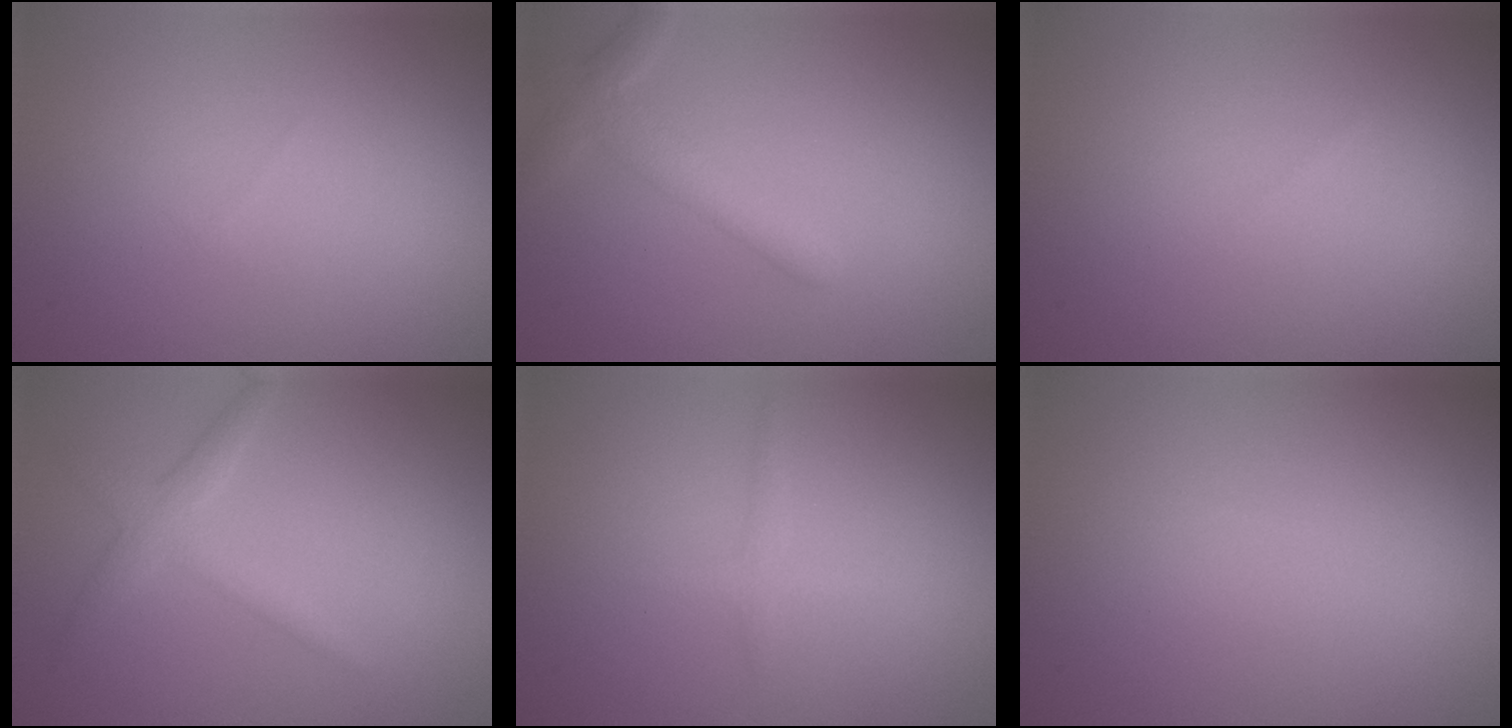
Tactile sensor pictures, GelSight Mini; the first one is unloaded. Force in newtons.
{"total": 2.8, "press": 2.8, "slide": 0.2}
{"total": 0.0}
{"total": 2.3, "press": 2.2, "slide": 0.1}
{"total": 1.1, "press": 1.1, "slide": 0.0}
{"total": 0.0}